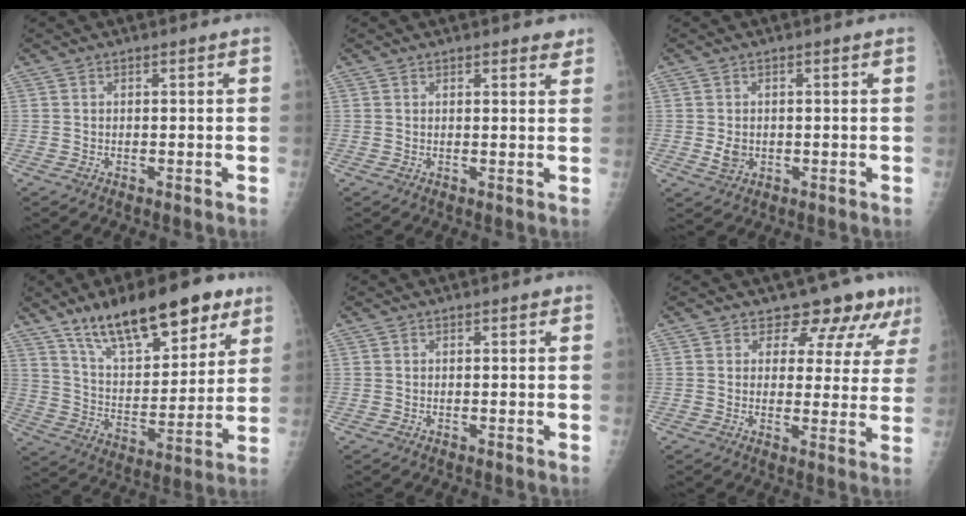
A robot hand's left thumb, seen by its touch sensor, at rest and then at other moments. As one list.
[{"total": 2.2, "force": [1.8, 0.8, 0.9], "torque": [0.005, -0.008, 0.018]}, {"total": 2.8, "force": [-0.2, 2.3, 1.6], "torque": [-0.022, -0.001, 0.001]}, {"total": 21.5, "force": [13.8, 8.5, 14.1], "torque": [-0.180, -0.053, 0.233]}, {"total": 0.0}, {"total": 9.2, "force": [7.7, 4.5, 2.3], "torque": [0.016, -0.041, 0.075]}]